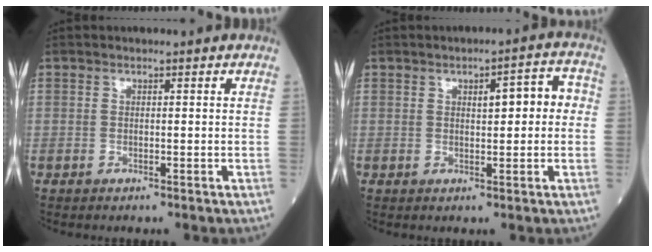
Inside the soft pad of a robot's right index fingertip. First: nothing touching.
{"total": 5.3, "force": [0.8, 1.6, 4.9], "torque": [-0.067, 0.024, 0.011]}